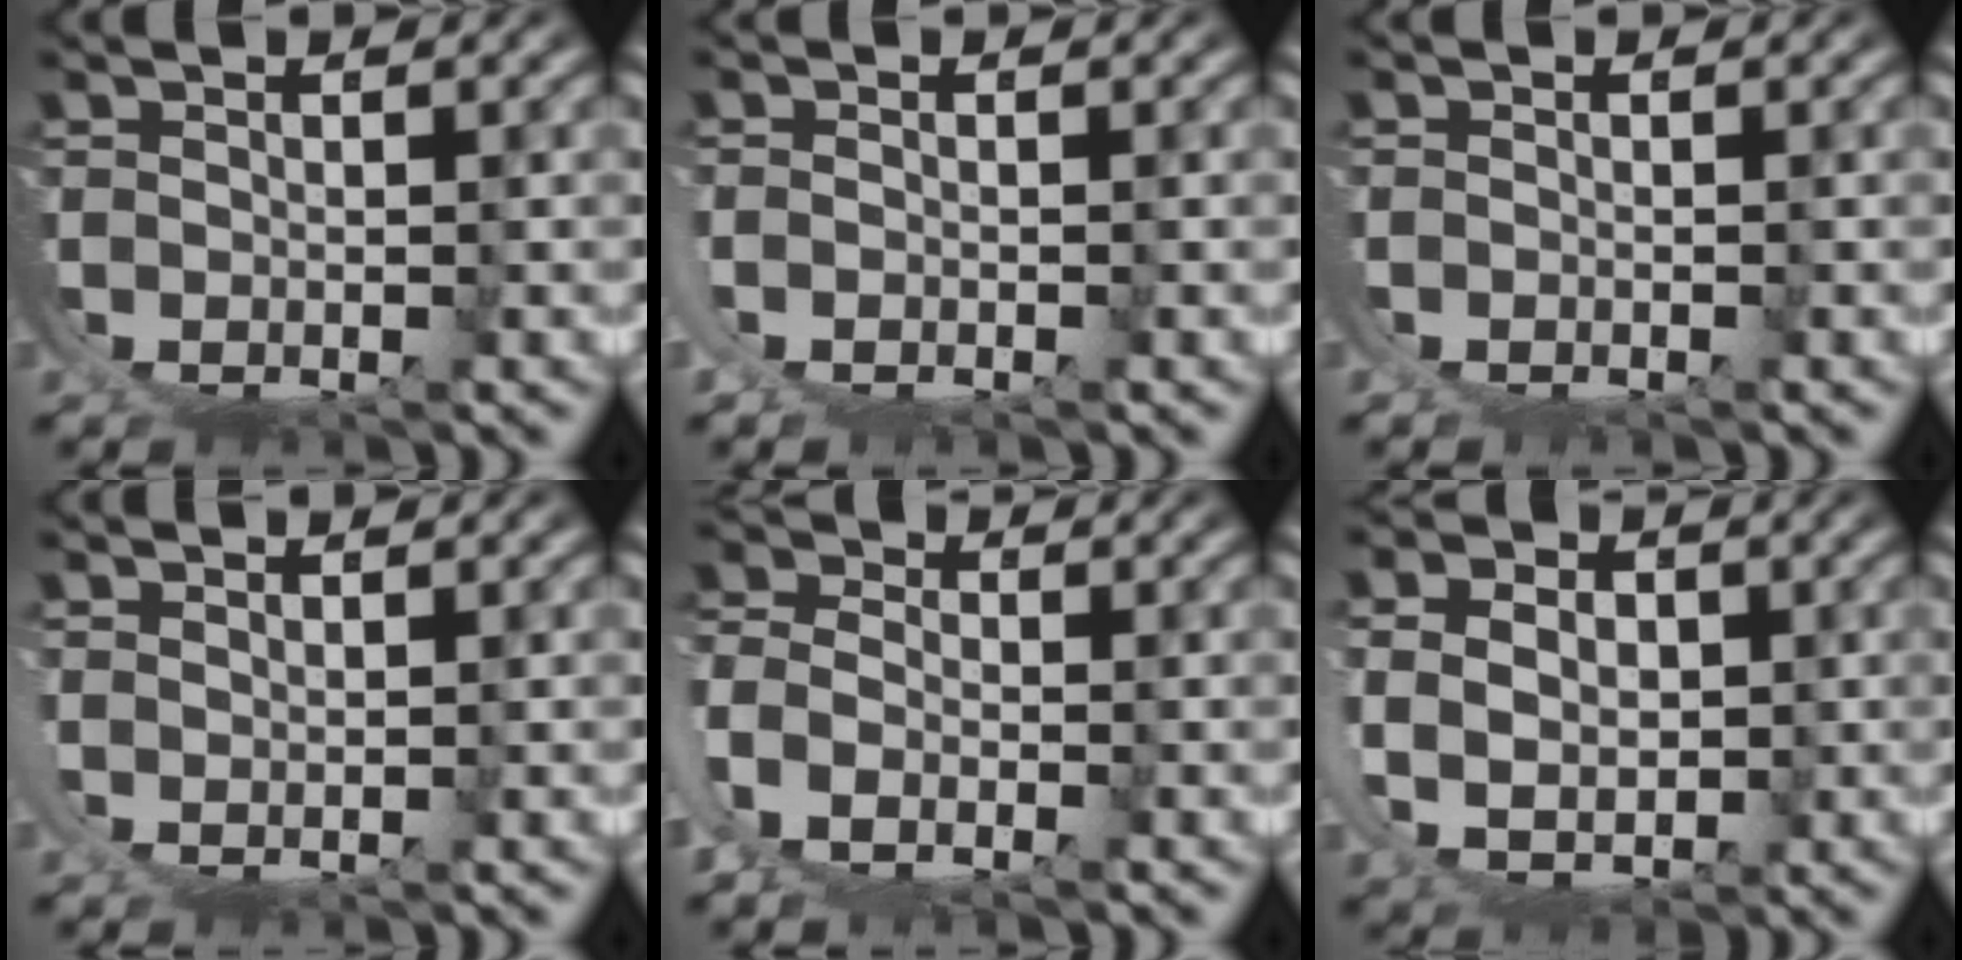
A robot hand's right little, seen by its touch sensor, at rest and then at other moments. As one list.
[{"total": 1.5, "force": [0.4, 1.2, 0.8], "torque": [-0.026, -0.003, 0.007]}, {"total": 0.0}, {"total": 1.4, "force": [1.3, -0.4, 0.0], "torque": [-0.003, 0.003, 0.021]}, {"total": 7.2, "force": [2.5, 5.7, 3.6], "torque": [-0.091, 0.000, 0.028]}, {"total": 5.3, "force": [2.1, 3.5, 3.4], "torque": [-0.065, -0.016, 0.044]}]